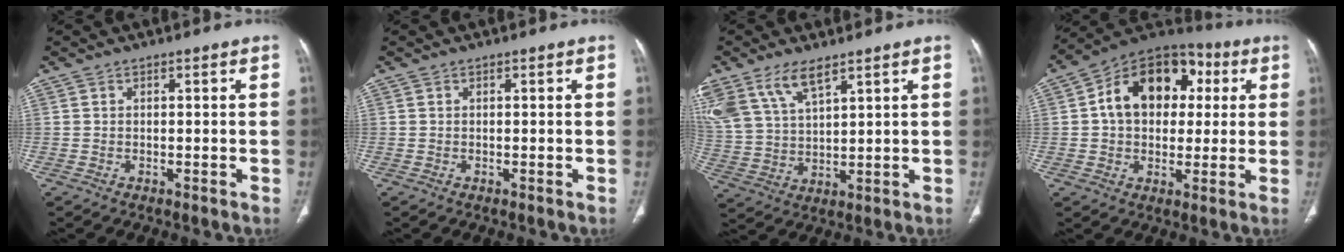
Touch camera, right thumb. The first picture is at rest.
{"total": 0.0}
{"total": 11.9, "force": [7.5, 5.1, 7.6], "torque": [-0.158, -0.014, 0.162]}
{"total": 17.1, "force": [3.3, 12.3, 11.5], "torque": [-0.141, 0.024, 0.043]}